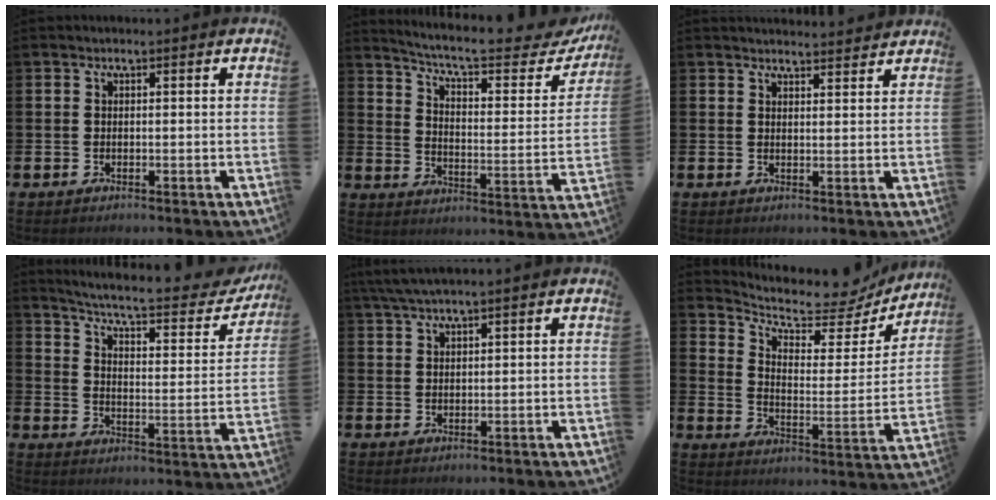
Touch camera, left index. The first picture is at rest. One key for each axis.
{"total": 7.5, "fx": 6.5, "fy": 1.3, "fz": 3.4, "tx": -0.083, "ty": -0.049, "tz": 0.104}
{"total": 2.7, "fx": 2.7, "fy": 0.2, "fz": 0.0, "tx": -0.003, "ty": -0.015, "tz": 0.050}
{"total": 6.4, "fx": 5.8, "fy": 0.8, "fz": 2.6, "tx": -0.073, "ty": -0.044, "tz": 0.091}
{"total": 3.0, "fx": 2.5, "fy": 0.1, "fz": 1.7, "tx": -0.044, "ty": 0.002, "tz": 0.049}
{"total": 7.0, "fx": 6.4, "fy": 2.4, "fz": 1.7, "tx": -0.058, "ty": -0.058, "tz": 0.105}